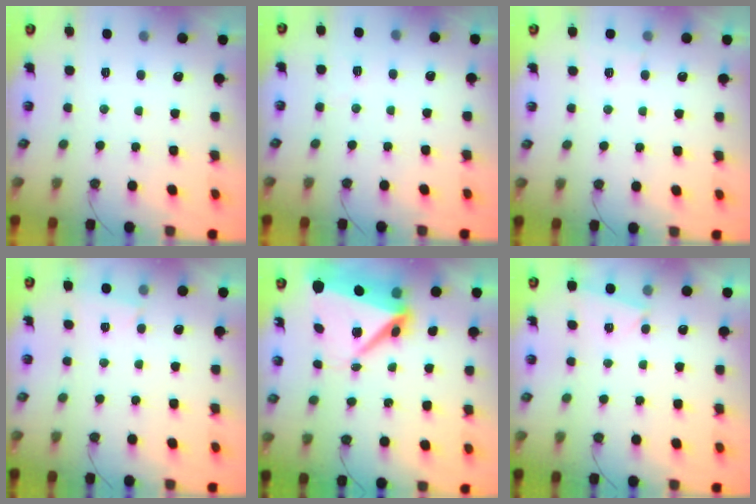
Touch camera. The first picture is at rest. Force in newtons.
{"total": 3.0, "press": 2.1, "slide": 2.2}
{"total": 2.6, "press": 2.4, "slide": 0.9}
{"total": 1.0, "press": 0.9, "slide": 0.4}
{"total": 11.5, "press": 11.3, "slide": 1.8}
{"total": 2.5, "press": 1.5, "slide": 2.0}